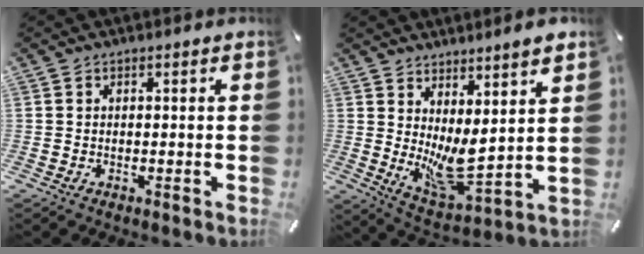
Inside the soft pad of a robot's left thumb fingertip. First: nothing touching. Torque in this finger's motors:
{"motor_torque": [1.58, 1.72, 0.14, -0.23, 0.33]}